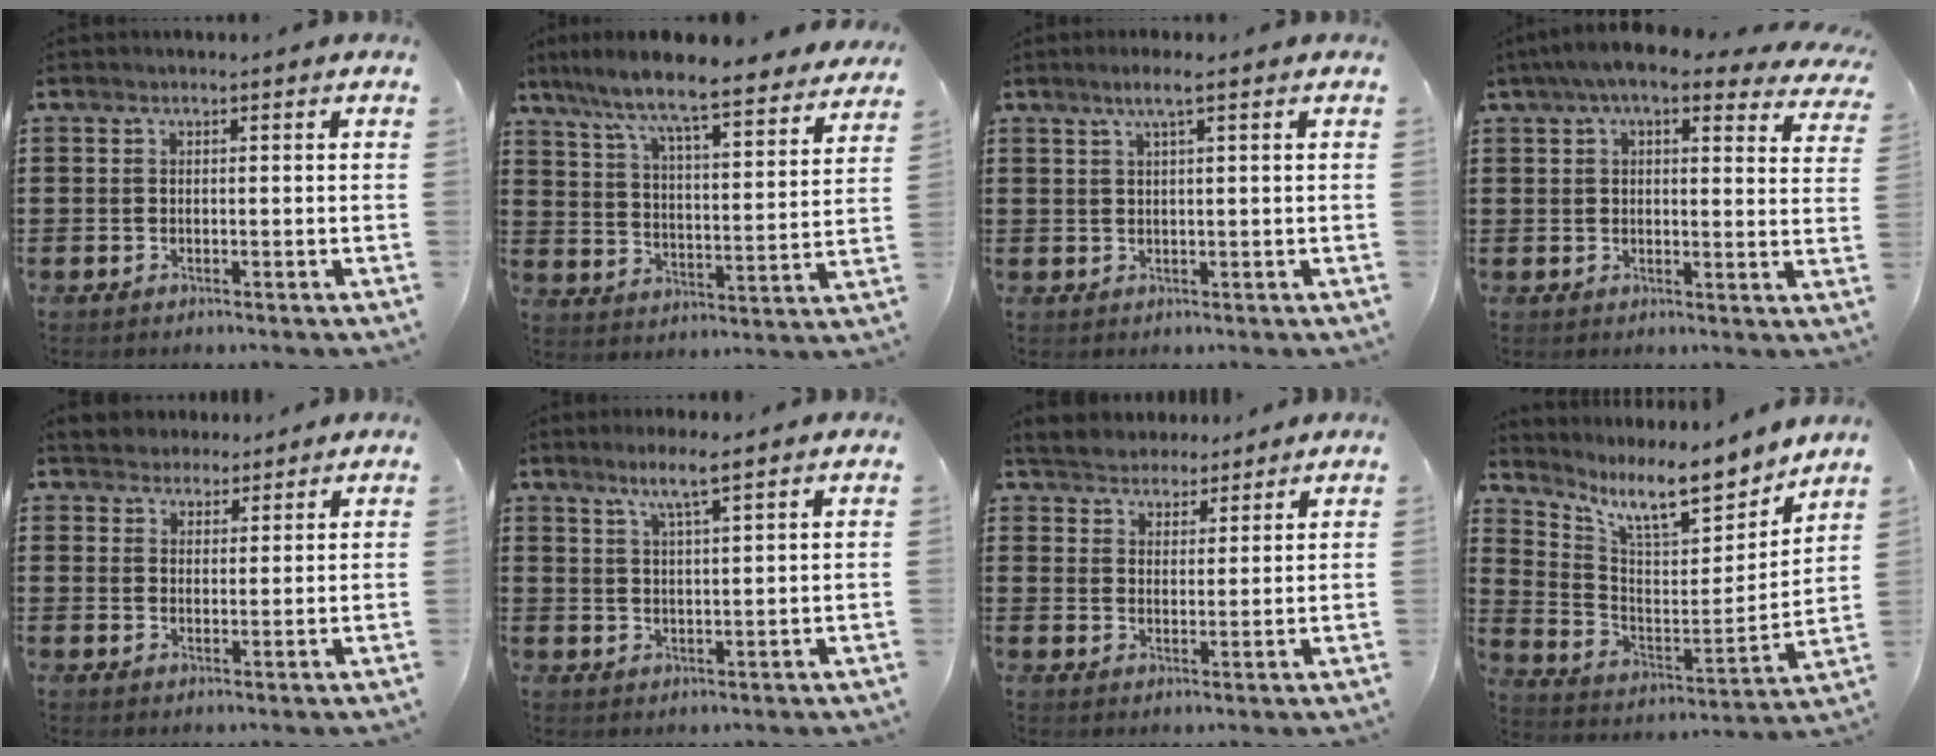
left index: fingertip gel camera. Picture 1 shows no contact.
{"total": 7.4, "force": [6.8, -0.1, 3.1], "torque": [-0.090, -0.052, 0.109]}
{"total": 2.5, "force": [1.2, 0.0, 2.2], "torque": [-0.045, 0.001, 0.021]}
{"total": 6.9, "force": [5.1, 1.4, 4.4], "torque": [-0.093, -0.009, 0.090]}
{"total": 3.1, "force": [2.7, 1.4, -0.4], "torque": [-0.004, 0.003, 0.053]}
{"total": 4.3, "force": [3.2, 0.0, 3.0], "torque": [-0.067, -0.001, 0.054]}
{"total": 3.9, "force": [3.7, 1.3, -0.4], "torque": [-0.011, -0.012, 0.068]}
{"total": 10.8, "force": [8.5, 2.3, 6.2], "torque": [-0.132, -0.063, 0.139]}